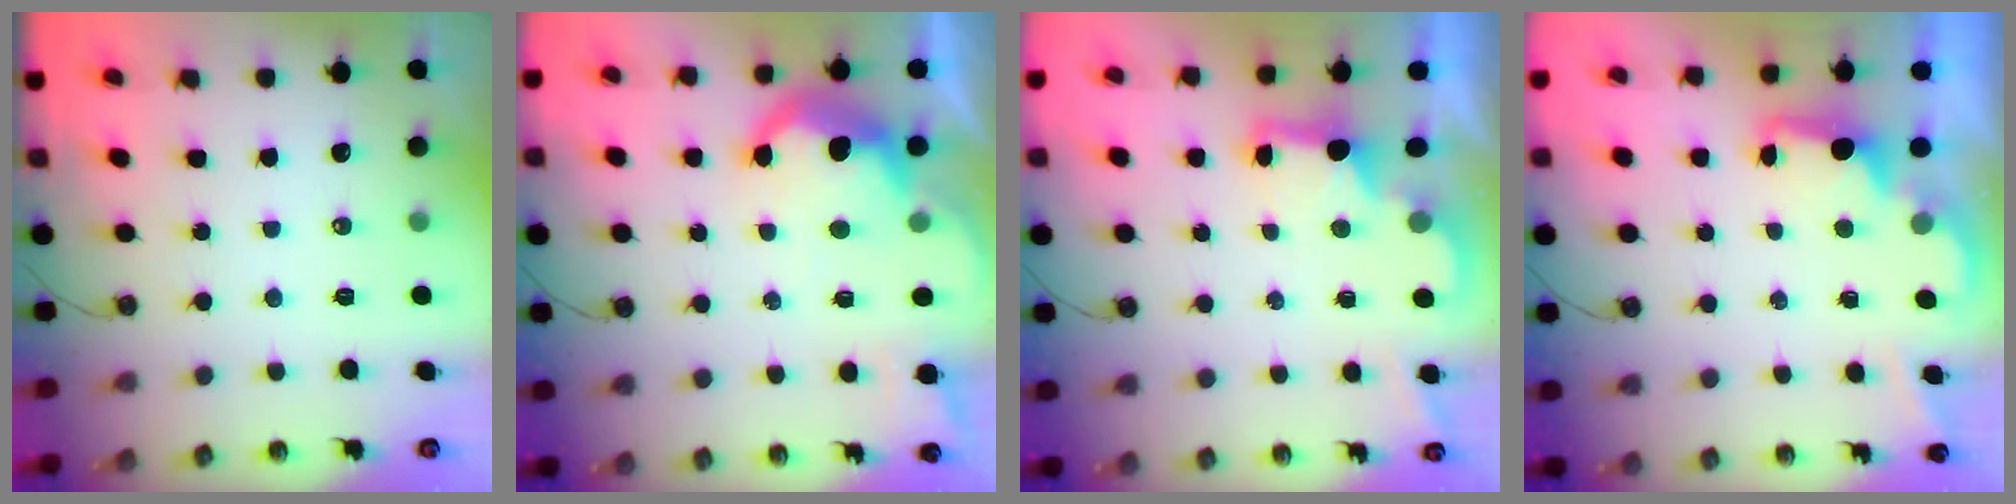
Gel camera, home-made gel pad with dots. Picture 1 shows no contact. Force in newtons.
{"total": 13.6, "press": 13.6, "slide": 0.9}
{"total": 2.3, "press": 2.2, "slide": 0.7}
{"total": 2.9, "press": 2.9, "slide": 0.6}